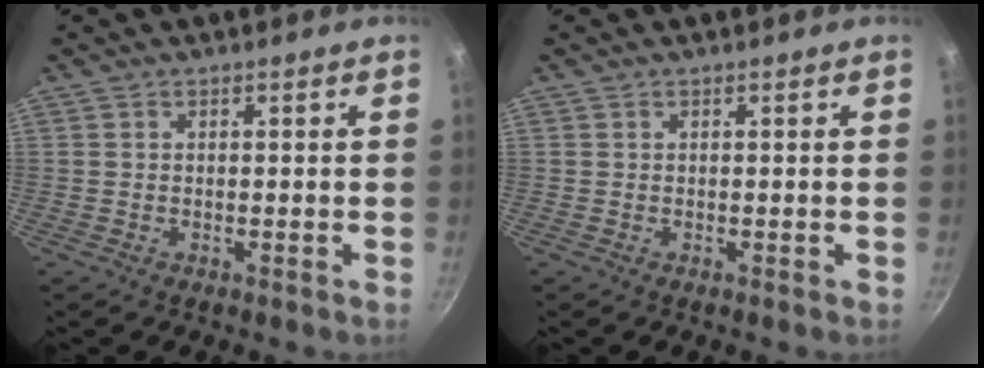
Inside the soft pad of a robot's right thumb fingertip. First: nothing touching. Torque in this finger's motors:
{"motor_torque": [0.00, 0.00, -0.03, 0.04, 0.00]}